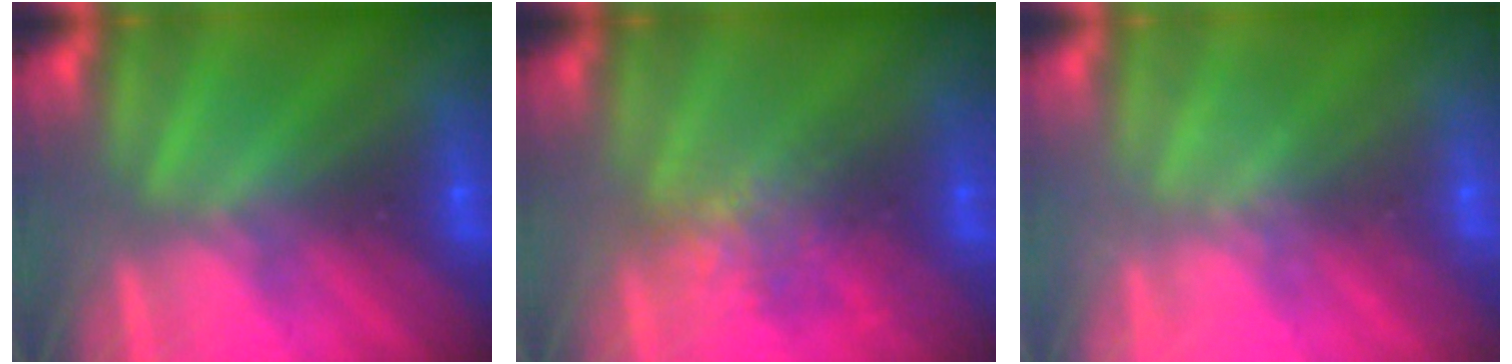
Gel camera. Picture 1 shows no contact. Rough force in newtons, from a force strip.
{"total": 2.9}
{"total": 2.4}